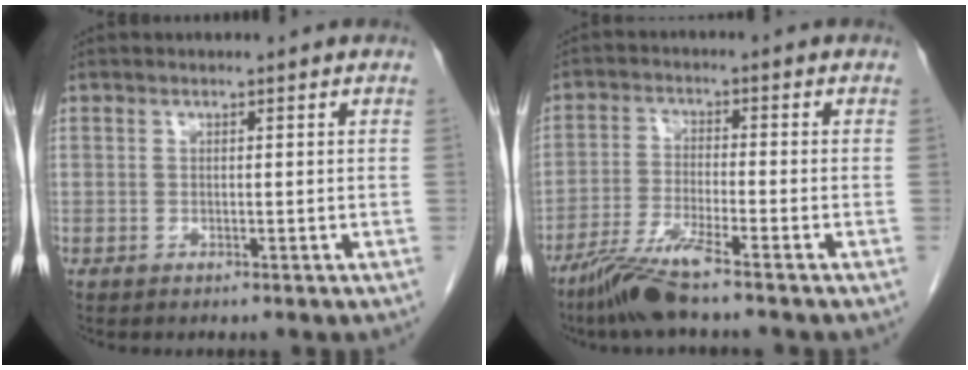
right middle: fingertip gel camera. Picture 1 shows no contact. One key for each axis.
{"total": 7.2, "fx": -5.4, "fy": -0.3, "fz": 4.7, "tx": -0.100, "ty": -0.026, "tz": -0.109}